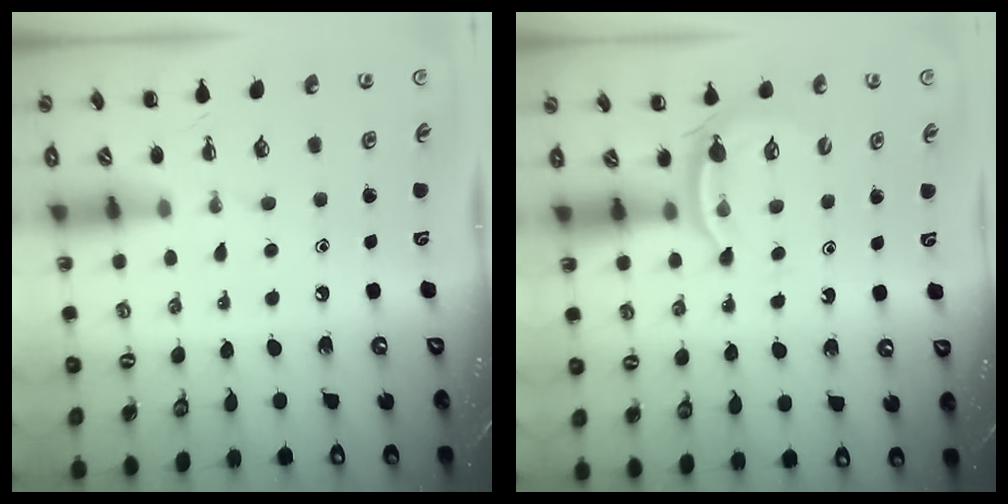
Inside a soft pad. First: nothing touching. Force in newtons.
{"total": 3.2, "press": 3.1, "slide": 0.8}